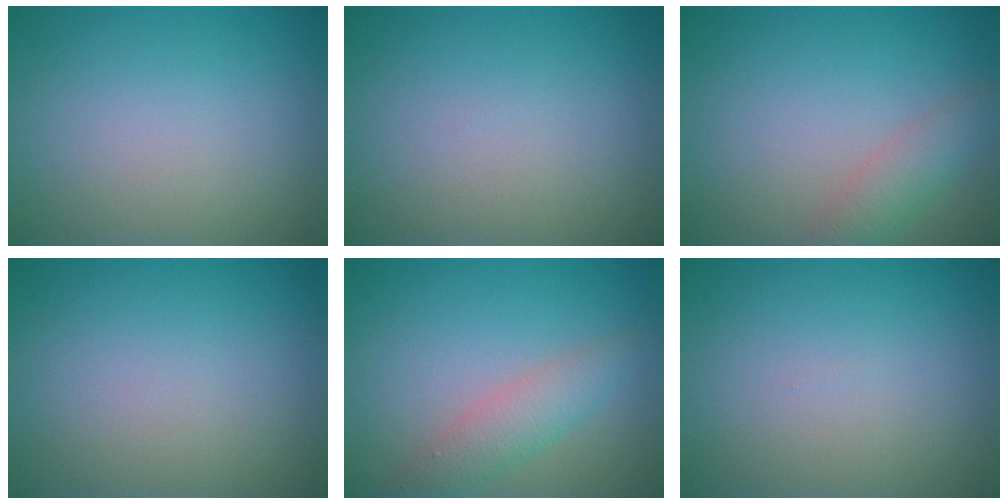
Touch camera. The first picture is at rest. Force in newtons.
{"total": 0.0}
{"total": 2.5, "press": 2.5, "slide": 0.1}
{"total": 0.0}
{"total": 3.0, "press": 3.0, "slide": 0.1}
{"total": 0.0}